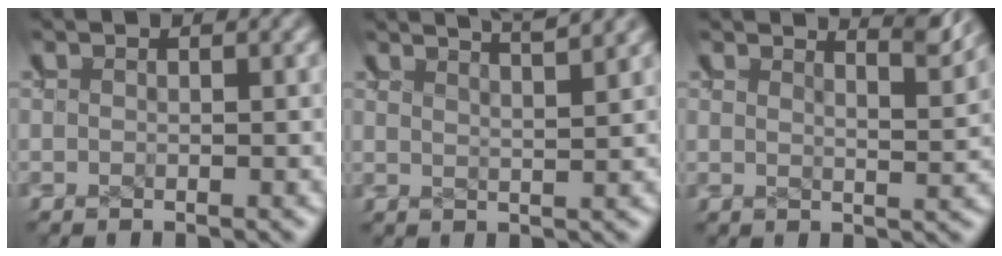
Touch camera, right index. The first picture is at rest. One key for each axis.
{"total": 4.3, "fx": 4.0, "fy": -0.1, "fz": 1.5, "tx": -0.009, "ty": 0.009, "tz": 0.066}
{"total": 3.6, "fx": 3.3, "fy": -0.4, "fz": 1.3, "tx": -0.014, "ty": -0.004, "tz": 0.055}